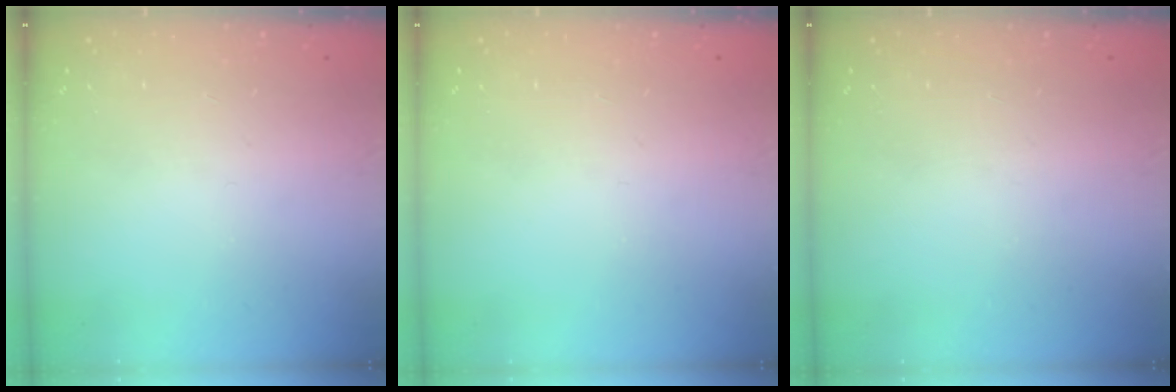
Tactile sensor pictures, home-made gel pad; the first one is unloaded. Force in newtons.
{"total": 0.0}
{"total": 0.0}